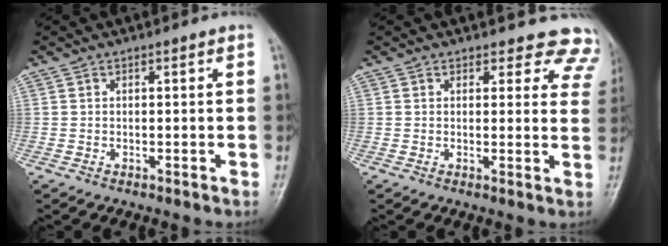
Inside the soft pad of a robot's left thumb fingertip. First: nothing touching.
{"total": 9.7, "force": [8.8, 4.1, 0.4], "torque": [0.060, -0.045, 0.061]}